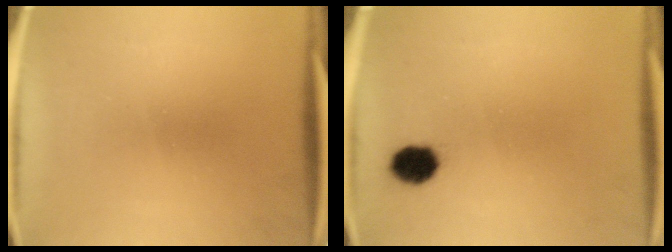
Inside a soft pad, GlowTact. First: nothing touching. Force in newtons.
{"total": 5.6}